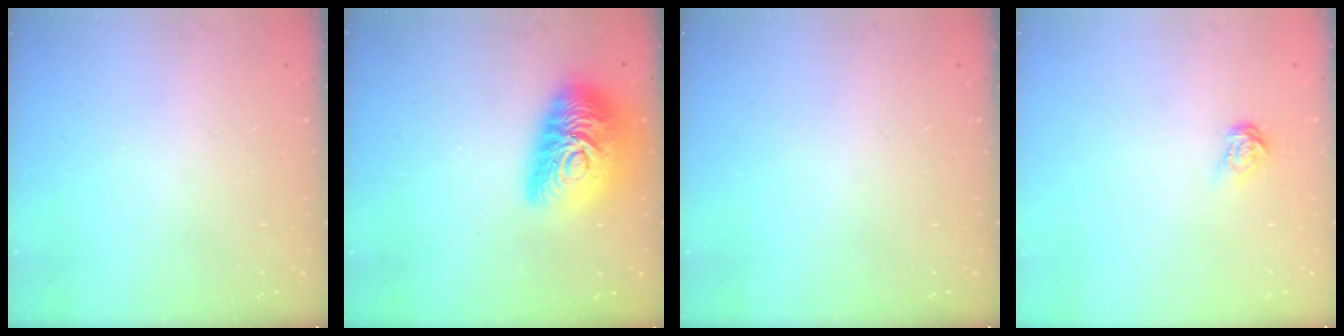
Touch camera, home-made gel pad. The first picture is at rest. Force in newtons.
{"total": 18.4, "press": 18.4, "slide": 1.1}
{"total": 0.0}
{"total": 4.3, "press": 4.3, "slide": 0.4}